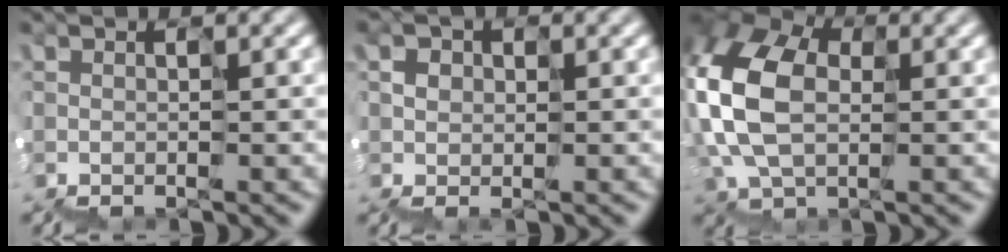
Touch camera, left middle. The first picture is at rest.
{"total": 1.1, "force": [0.2, 0.9, 0.7], "torque": [-0.029, 0.011, 0.002]}
{"total": 9.3, "force": [1.7, 6.6, 6.3], "torque": [-0.193, 0.021, 0.026]}